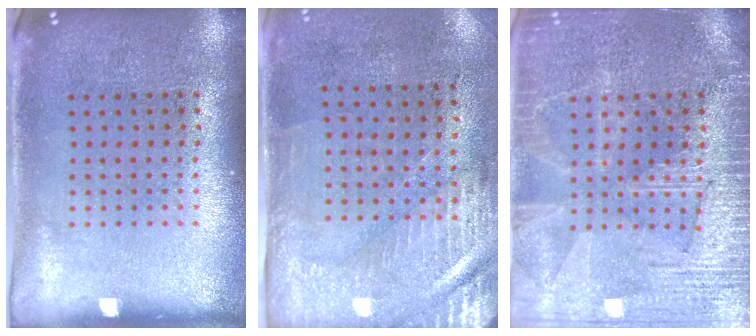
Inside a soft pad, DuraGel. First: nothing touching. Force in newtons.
{"total": 3.0, "press": 2.5, "slide": 1.6}
{"total": 5.0, "press": 4.9, "slide": 0.6}